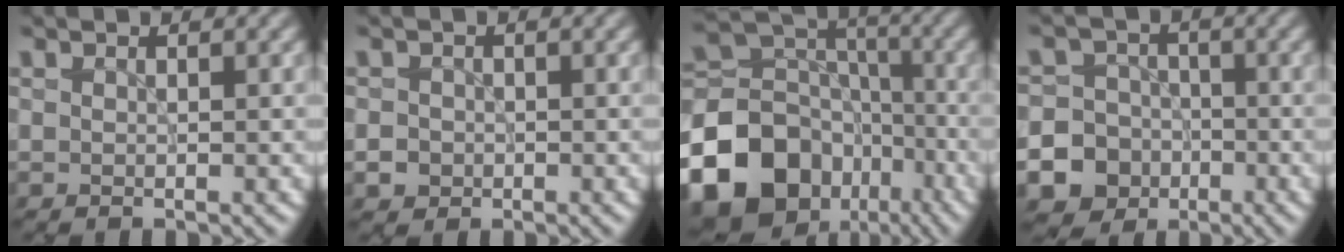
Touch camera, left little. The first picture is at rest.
{"total": 1.5, "force": [-0.4, 1.4, 0.4], "torque": [0.005, -0.001, -0.006]}
{"total": 18.1, "force": [-9.3, 13.8, 7.2], "torque": [-0.186, -0.026, -0.156]}
{"total": 14.6, "force": [-6.5, 12.9, 2.0], "torque": [-0.069, -0.048, -0.126]}